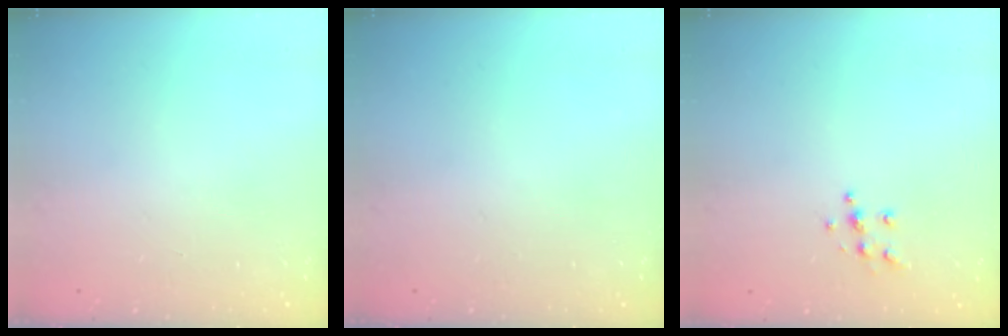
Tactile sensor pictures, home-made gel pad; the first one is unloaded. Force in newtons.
{"total": 0.0}
{"total": 5.9, "press": 5.9, "slide": 0.5}